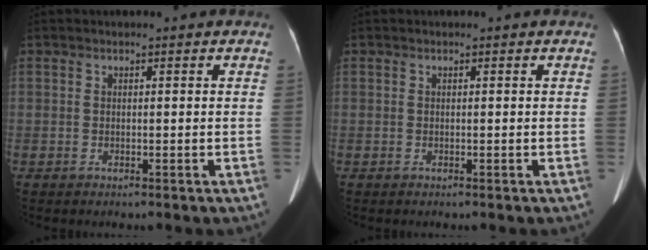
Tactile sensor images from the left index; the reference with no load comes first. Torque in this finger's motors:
{"motor_torque": [0.00, 0.00, 0.00, 0.00]}